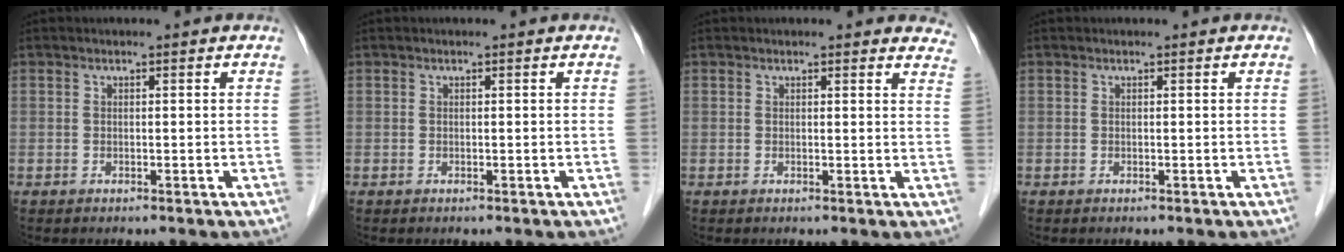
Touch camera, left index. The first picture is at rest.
{"total": 0.0}
{"total": 6.9, "force": [6.5, 1.5, 1.7], "torque": [0.010, -0.016, 0.037]}
{"total": 0.0}